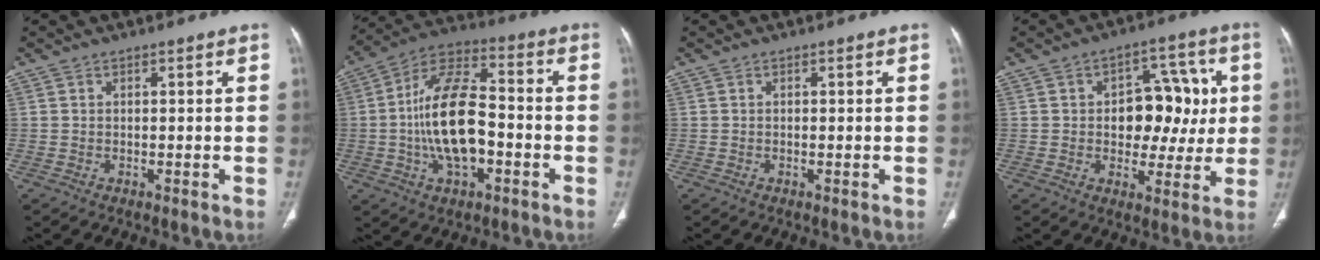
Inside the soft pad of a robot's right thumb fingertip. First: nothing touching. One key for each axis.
{"total": 17.0, "fx": -2.6, "fy": 8.5, "fz": 14.5, "tx": -0.260, "ty": 0.035, "tz": -0.051}
{"total": 0.0}
{"total": 13.0, "fx": 1.0, "fy": 8.6, "fz": 9.6, "tx": -0.071, "ty": 0.020, "tz": 0.018}